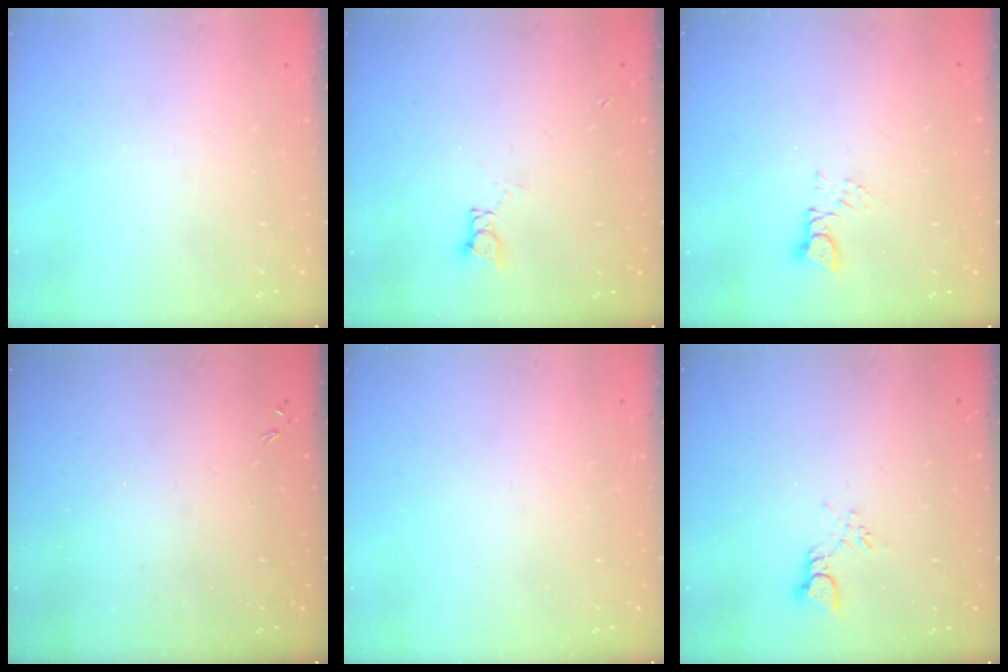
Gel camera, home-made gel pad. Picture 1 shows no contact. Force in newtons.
{"total": 3.5, "press": 3.5, "slide": 0.3}
{"total": 3.1, "press": 3.1, "slide": 0.3}
{"total": 0.0}
{"total": 0.0}
{"total": 2.7, "press": 2.7, "slide": 0.4}